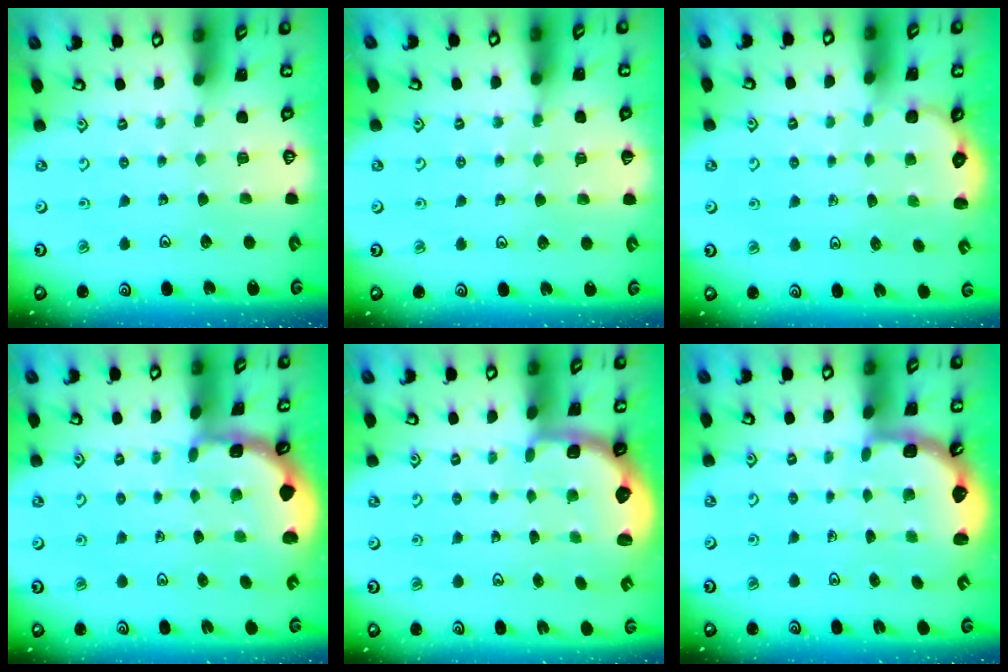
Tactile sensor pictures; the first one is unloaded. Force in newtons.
{"total": 4.0, "press": 3.7, "slide": 1.5}
{"total": 1.5, "press": 1.2, "slide": 0.9}
{"total": 1.8, "press": 1.8, "slide": 0.2}
{"total": 2.6, "press": 2.0, "slide": 1.7}
{"total": 2.5, "press": 2.1, "slide": 1.3}